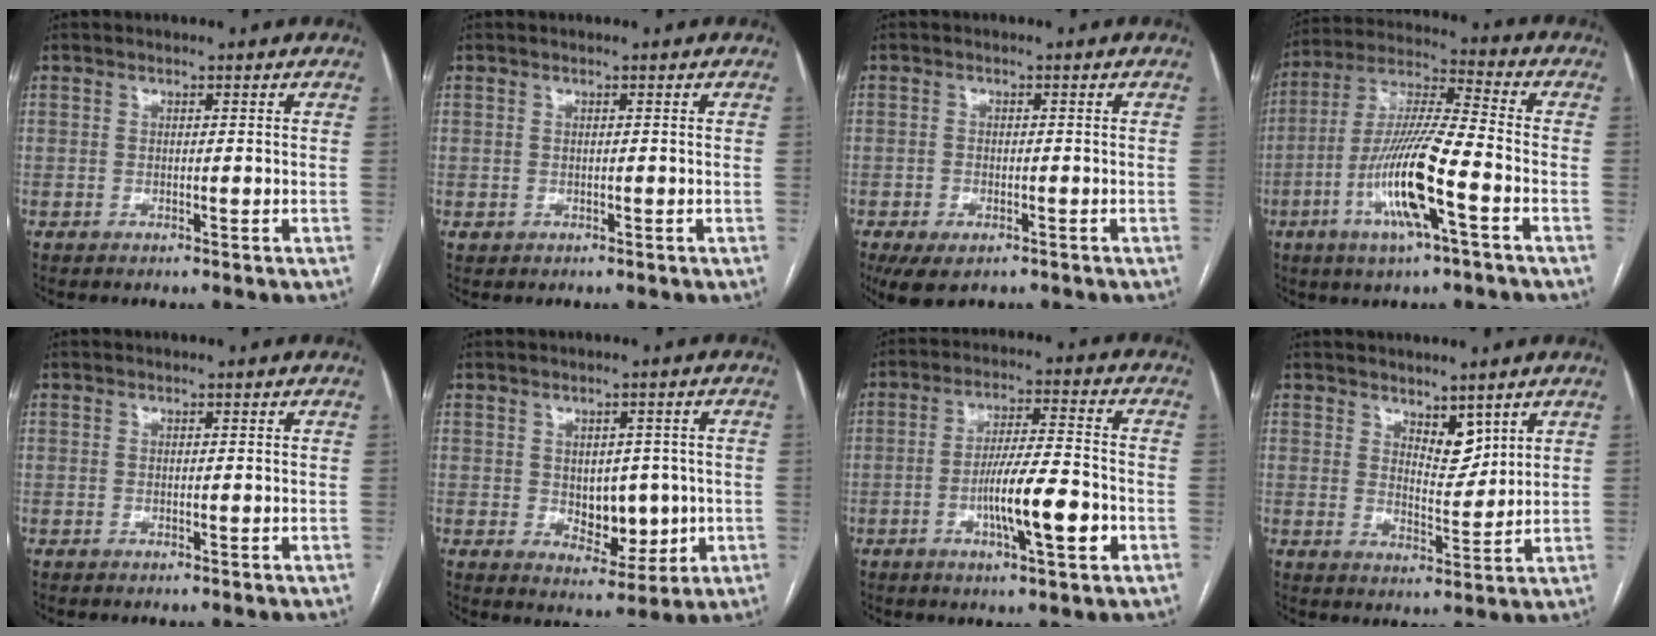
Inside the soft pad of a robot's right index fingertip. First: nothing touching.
{"total": 0.6, "force": [0.0, 0.6, 0.1], "torque": [0.001, 0.003, 0.001]}
{"total": 5.2, "force": [-3.3, 2.5, 3.1], "torque": [-0.055, -0.008, -0.049]}
{"total": 14.7, "force": [-5.2, 1.1, 13.8], "torque": [-0.275, -0.005, -0.099]}
{"total": 0.0}
{"total": 6.9, "force": [-0.3, 4.4, 5.4], "torque": [-0.064, 0.002, 0.010]}
{"total": 10.6, "force": [-3.3, 1.2, 9.9], "torque": [-0.168, 0.000, -0.057]}
{"total": 4.7, "force": [3.2, 2.1, 2.7], "torque": [-0.042, -0.008, 0.059]}